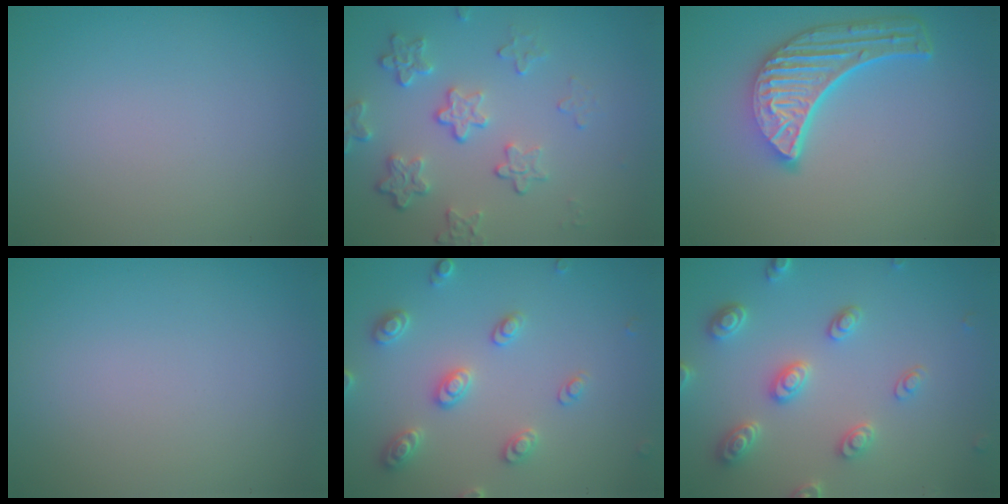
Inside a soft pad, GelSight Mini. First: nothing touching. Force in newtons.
{"total": 4.4, "press": 3.2, "slide": 3.0}
{"total": 5.7, "press": 4.2, "slide": 3.9}
{"total": 0.0}
{"total": 3.2, "press": 3.0, "slide": 0.9}
{"total": 4.0, "press": 3.4, "slide": 2.1}